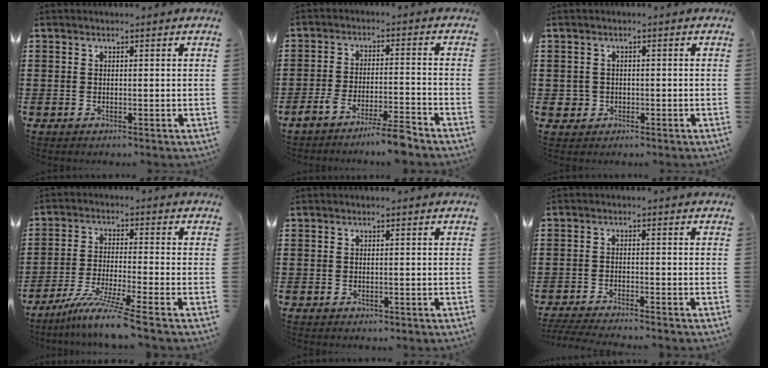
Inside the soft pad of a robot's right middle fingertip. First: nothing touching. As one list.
[{"total": 5.9, "force": [-5.3, -0.2, 2.6], "torque": [-0.053, -0.013, -0.102]}, {"total": 1.5, "force": [-0.4, 1.5, 0.3], "torque": [-0.011, 0.004, -0.010]}, {"total": 7.3, "force": [-5.7, -0.5, 4.6], "torque": [-0.093, -0.022, -0.109]}, {"total": 0.0}, {"total": 3.0, "force": [-2.9, -0.2, 0.7], "torque": [-0.020, -0.005, -0.061]}]